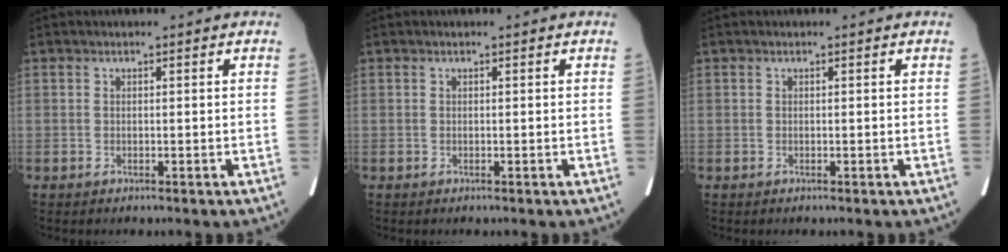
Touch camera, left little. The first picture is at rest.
{"total": 0.0}
{"total": 0.0}